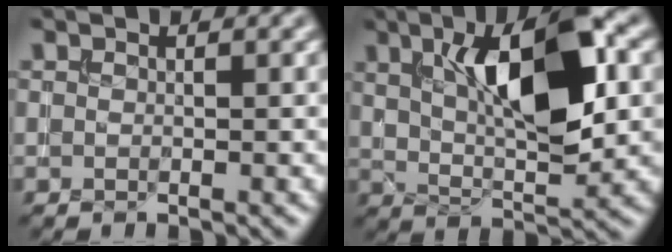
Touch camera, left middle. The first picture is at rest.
{"total": 9.8, "force": [2.7, 3.7, 8.6], "torque": [-0.139, 0.008, 0.045]}